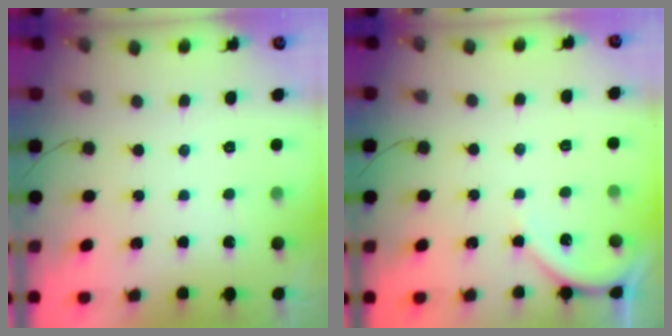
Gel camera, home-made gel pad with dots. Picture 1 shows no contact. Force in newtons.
{"total": 5.1, "press": 5.0, "slide": 0.8}